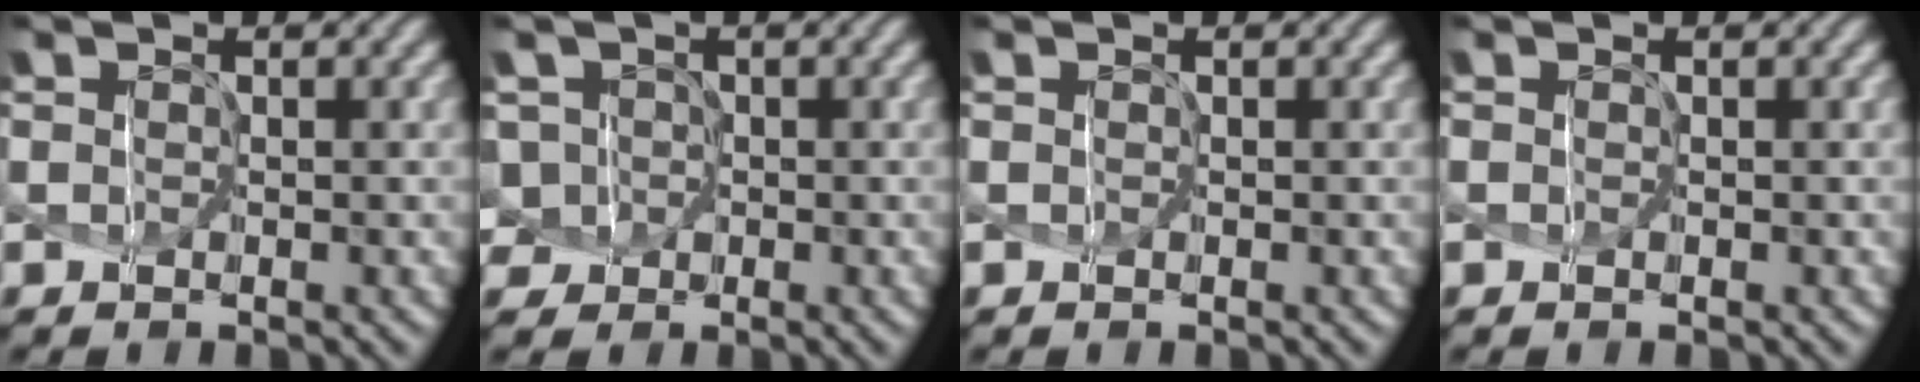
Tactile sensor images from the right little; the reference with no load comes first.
{"total": 4.5, "force": [-0.7, 4.2, 1.3], "torque": [-0.051, 0.023, -0.029]}
{"total": 0.0}
{"total": 0.0}